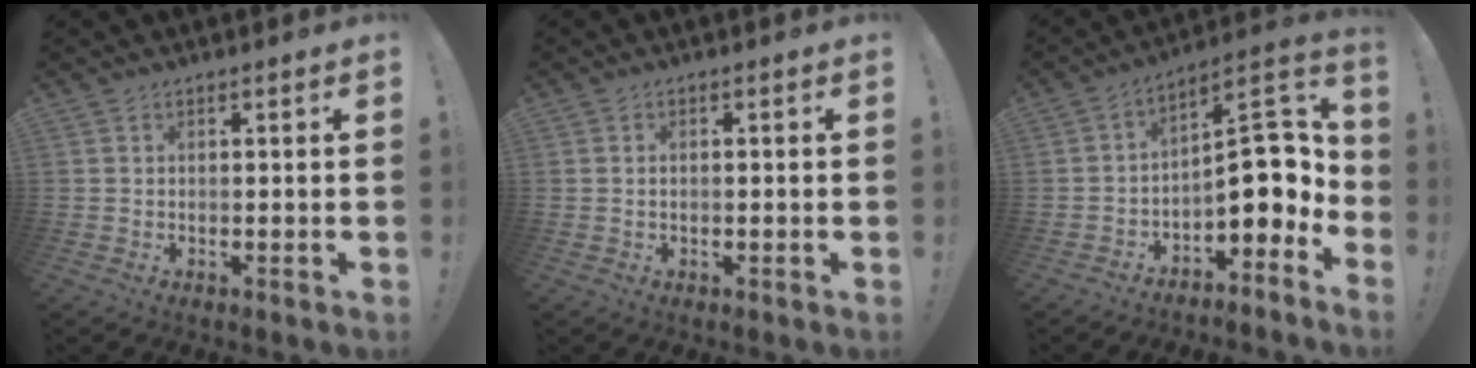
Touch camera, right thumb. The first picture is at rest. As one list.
[{"total": 0.6, "force": [-0.1, 0.2, 0.6], "torque": [-0.012, 0.001, -0.001]}, {"total": 13.7, "force": [-1.3, 6.8, 11.9], "torque": [-0.160, 0.001, -0.018]}]